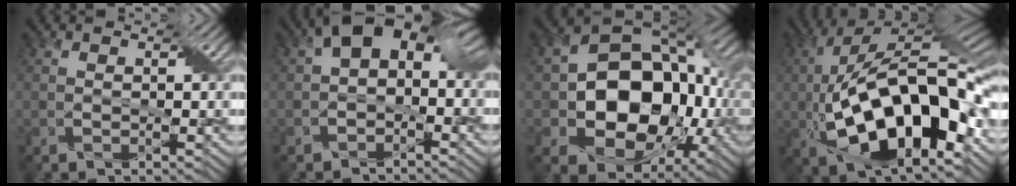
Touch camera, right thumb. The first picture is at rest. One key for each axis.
{"total": 10.0, "fx": 1.2, "fy": 6.4, "fz": 7.6, "tx": -0.114, "ty": -0.004, "tz": 0.019}
{"total": 15.3, "fx": -1.3, "fy": 11.4, "fz": 10.2, "tx": -0.167, "ty": -0.025, "tz": -0.022}
{"total": 18.9, "fx": -3.7, "fy": 7.3, "fz": 17.0, "tx": -0.308, "ty": 0.025, "tz": -0.074}